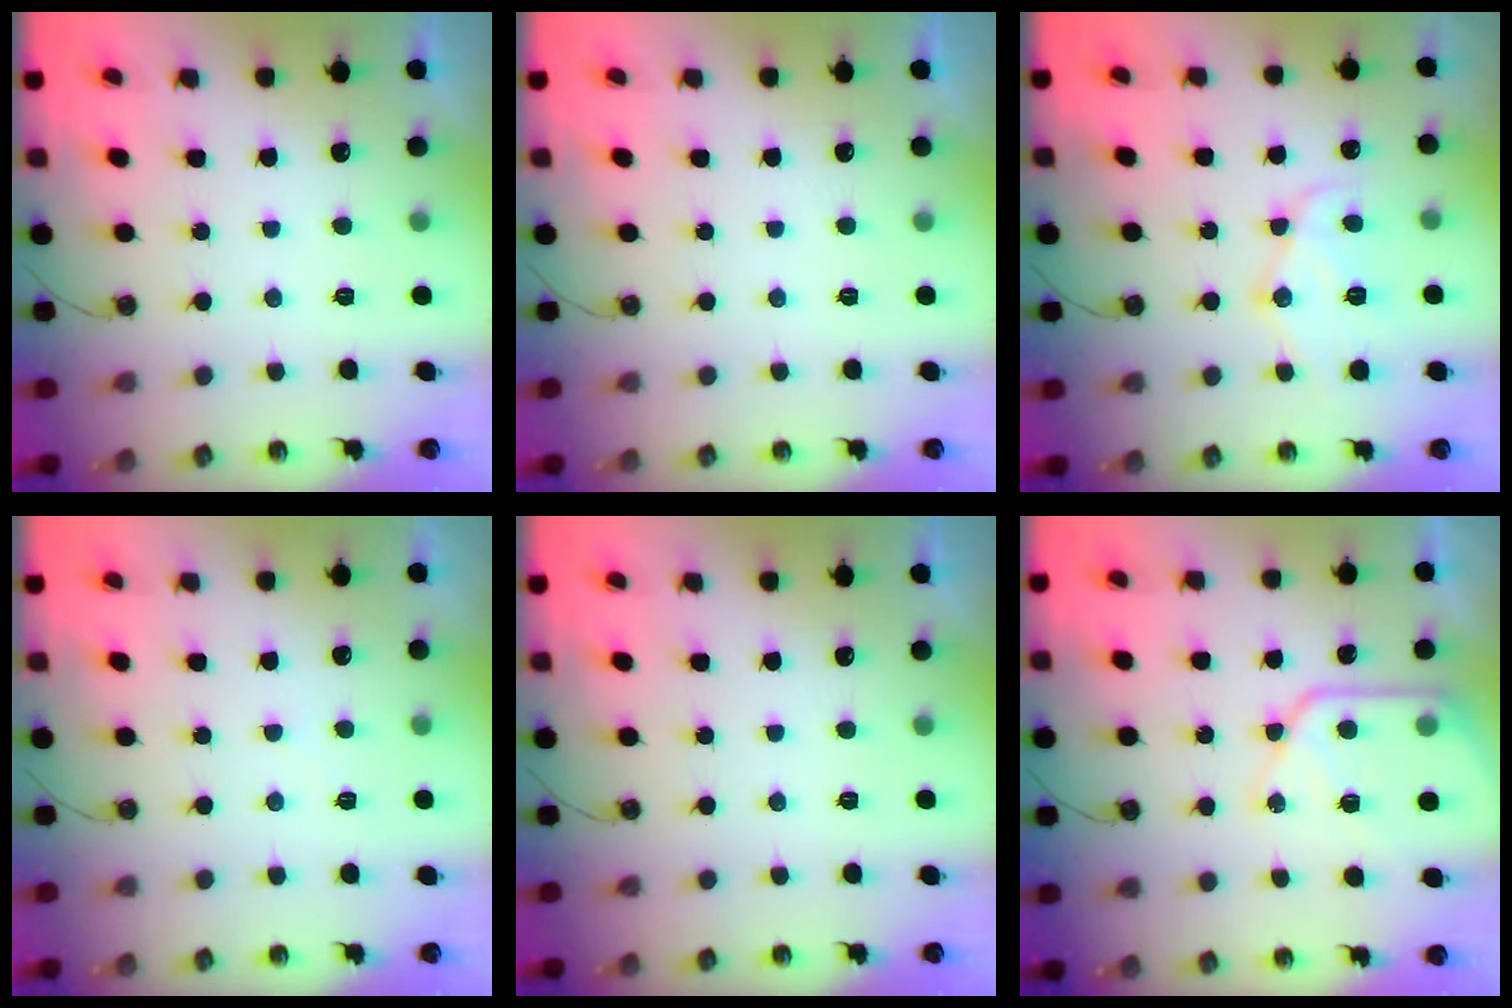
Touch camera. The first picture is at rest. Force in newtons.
{"total": 0.0}
{"total": 12.4, "press": 12.4, "slide": 1.1}
{"total": 2.0, "press": 2.0, "slide": 0.3}
{"total": 0.0}
{"total": 13.9, "press": 13.8, "slide": 1.4}